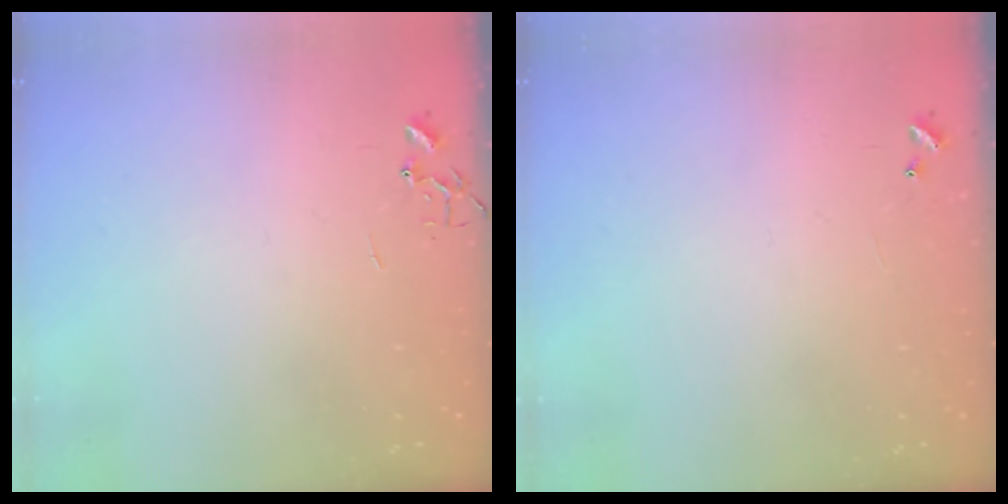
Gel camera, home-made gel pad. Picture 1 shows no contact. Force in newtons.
{"total": 4.7, "press": 4.7, "slide": 0.4}